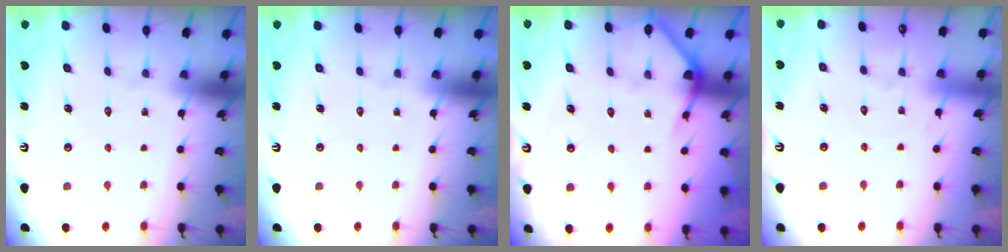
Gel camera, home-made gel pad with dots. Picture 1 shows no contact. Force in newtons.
{"total": 0.0}
{"total": 4.9, "press": 4.8, "slide": 0.2}
{"total": 2.8, "press": 2.8, "slide": 0.4}